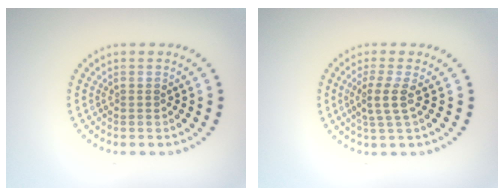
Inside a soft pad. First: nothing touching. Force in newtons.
{"total": 2.2, "press": 1.7, "slide": 1.4}